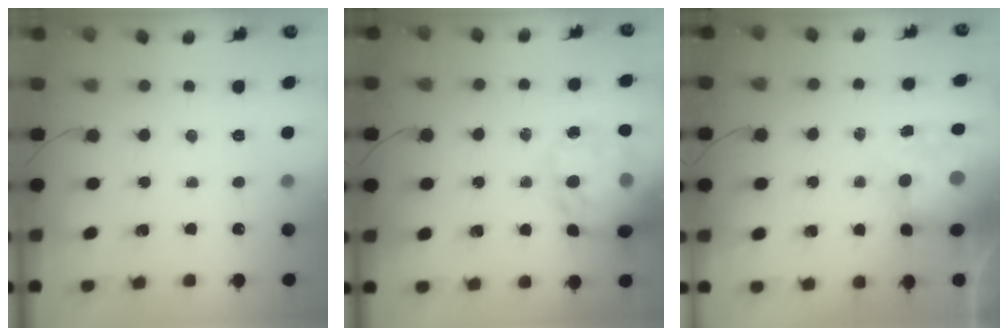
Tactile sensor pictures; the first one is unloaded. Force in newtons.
{"total": 18.8, "press": 18.4, "slide": 3.7}
{"total": 6.7, "press": 6.5, "slide": 1.4}